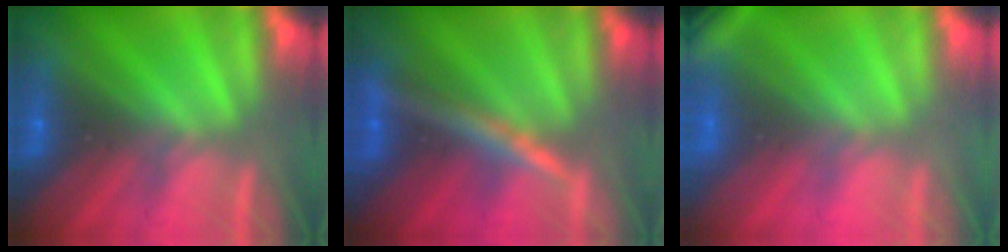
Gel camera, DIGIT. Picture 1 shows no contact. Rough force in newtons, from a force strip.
{"total": 2.5}
{"total": 2.9}